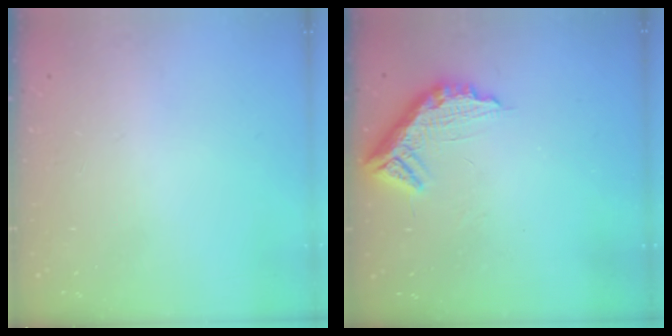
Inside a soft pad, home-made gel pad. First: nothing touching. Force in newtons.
{"total": 11.3, "press": 11.3, "slide": 1.0}